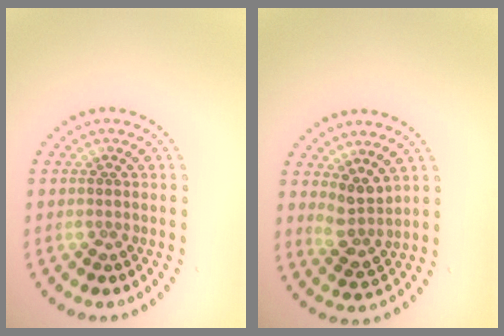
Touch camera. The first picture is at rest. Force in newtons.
{"total": 2.6, "press": 2.1, "slide": 1.5}